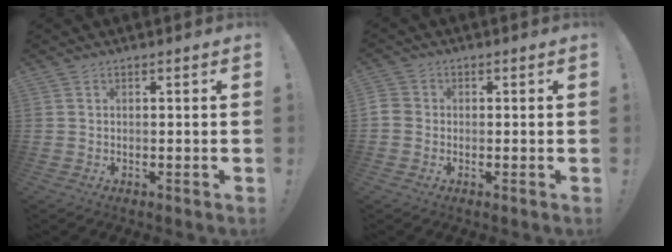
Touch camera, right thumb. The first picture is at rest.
{"total": 2.8, "force": [-0.9, 2.3, 1.2], "torque": [-0.020, 0.011, -0.014]}